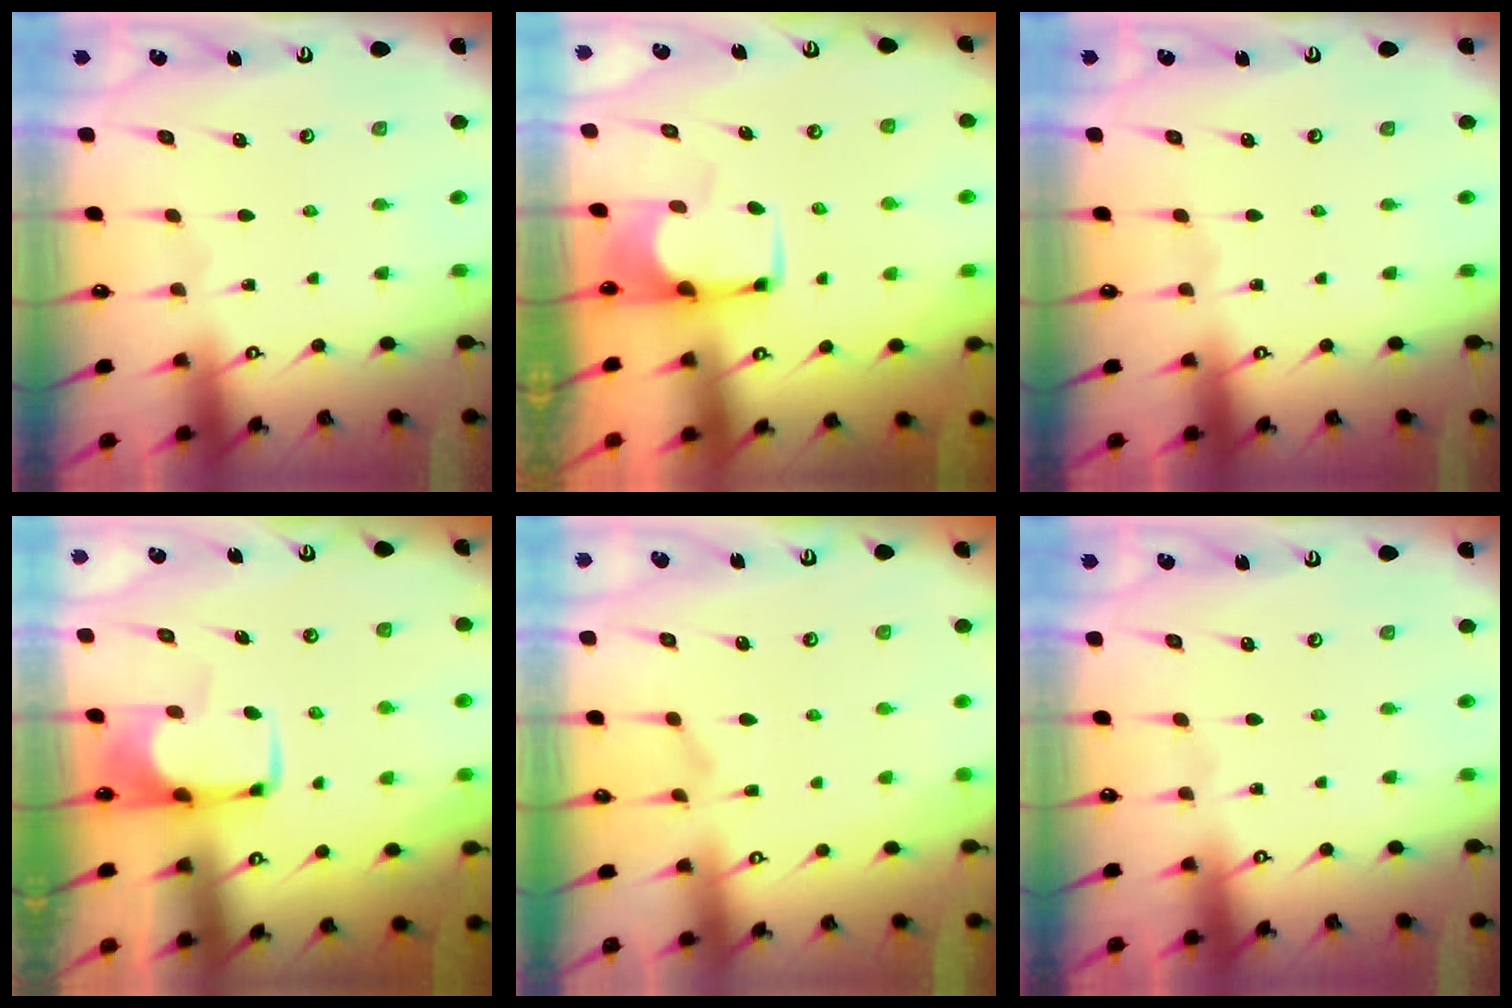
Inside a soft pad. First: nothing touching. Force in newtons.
{"total": 2.0, "press": 1.7, "slide": 1.0}
{"total": 0.0}
{"total": 1.8, "press": 1.7, "slide": 0.4}
{"total": 3.9, "press": 3.7, "slide": 1.2}
{"total": 0.0}